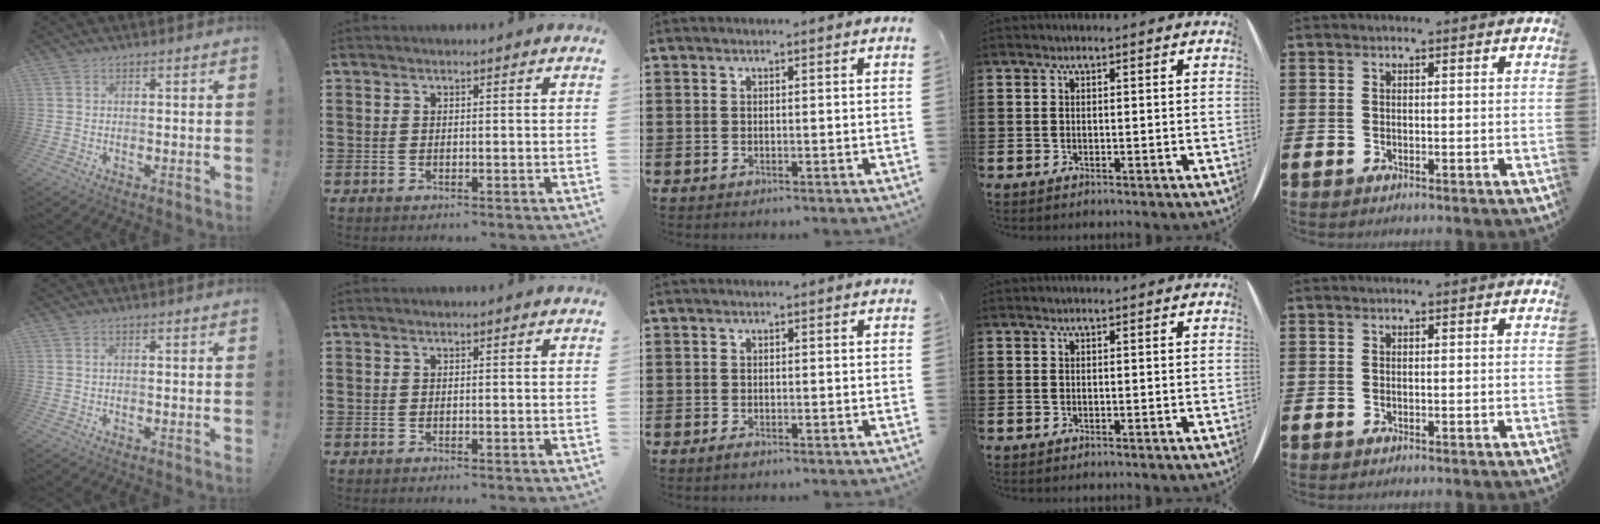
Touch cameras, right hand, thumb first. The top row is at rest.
{"middle": {"total": 0.7, "force": [-0.5, 0.2, 0.4], "torque": [-0.008, -0.005, -0.008]}}